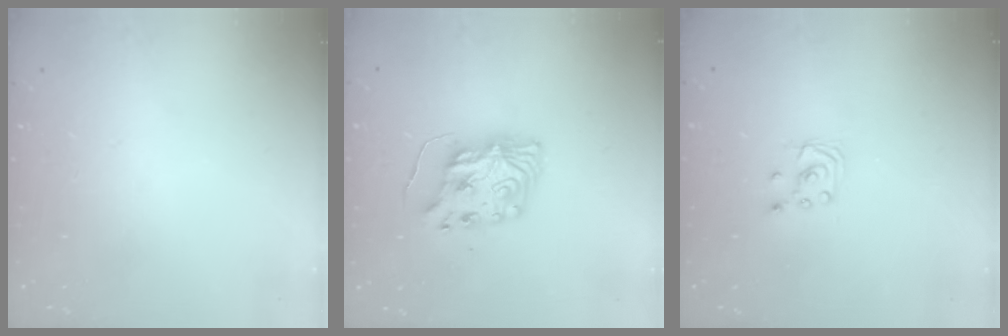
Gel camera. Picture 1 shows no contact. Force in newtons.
{"total": 8.5, "press": 8.5, "slide": 0.6}
{"total": 2.3, "press": 2.2, "slide": 0.3}